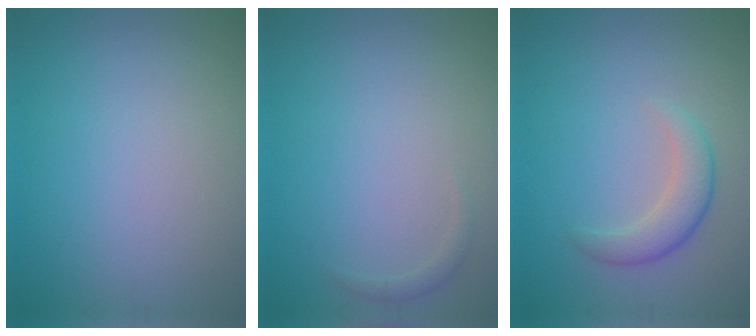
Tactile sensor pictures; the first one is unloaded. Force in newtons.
{"total": 0.7, "press": 0.7, "slide": 0.1}
{"total": 2.7, "press": 2.7, "slide": 0.1}